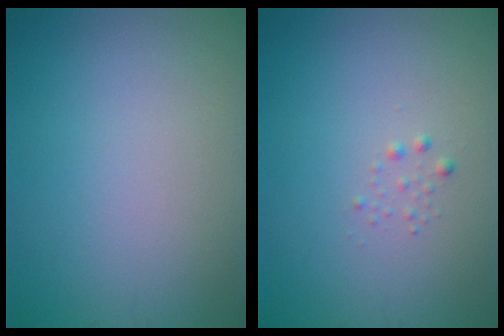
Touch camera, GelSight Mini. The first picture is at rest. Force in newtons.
{"total": 0.6, "press": 0.6, "slide": 0.0}